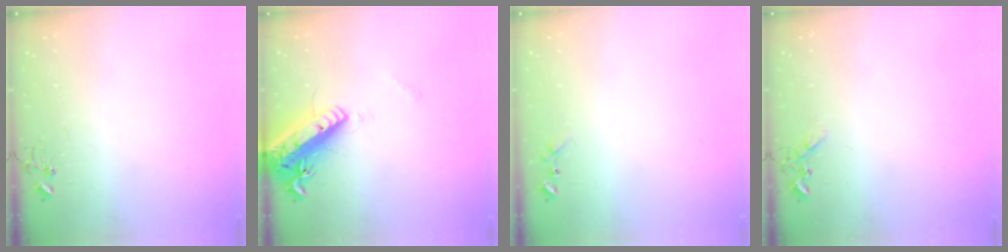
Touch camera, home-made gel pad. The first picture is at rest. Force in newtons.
{"total": 18.1, "press": 17.7, "slide": 3.6}
{"total": 7.1, "press": 7.0, "slide": 0.5}
{"total": 5.8, "press": 5.7, "slide": 0.6}